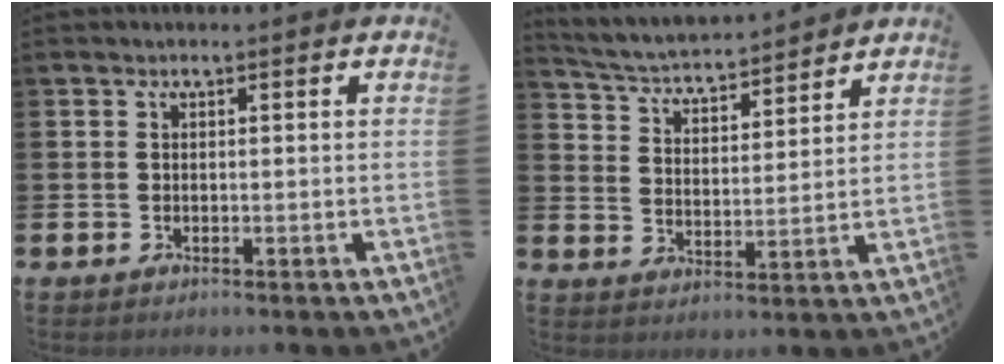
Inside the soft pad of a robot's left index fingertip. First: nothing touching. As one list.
[{"total": 4.5, "force": [4.5, 0.4, 0.6], "torque": [-0.038, -0.039, 0.074]}]